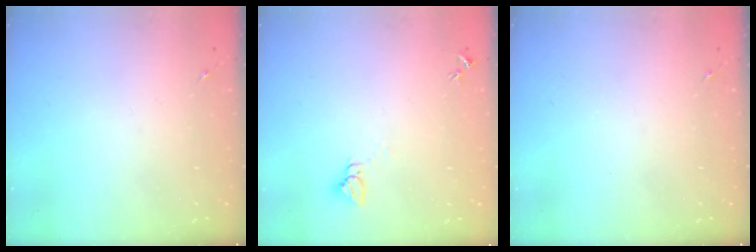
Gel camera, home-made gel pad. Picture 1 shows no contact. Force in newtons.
{"total": 2.8, "press": 2.8, "slide": 0.1}
{"total": 0.0}